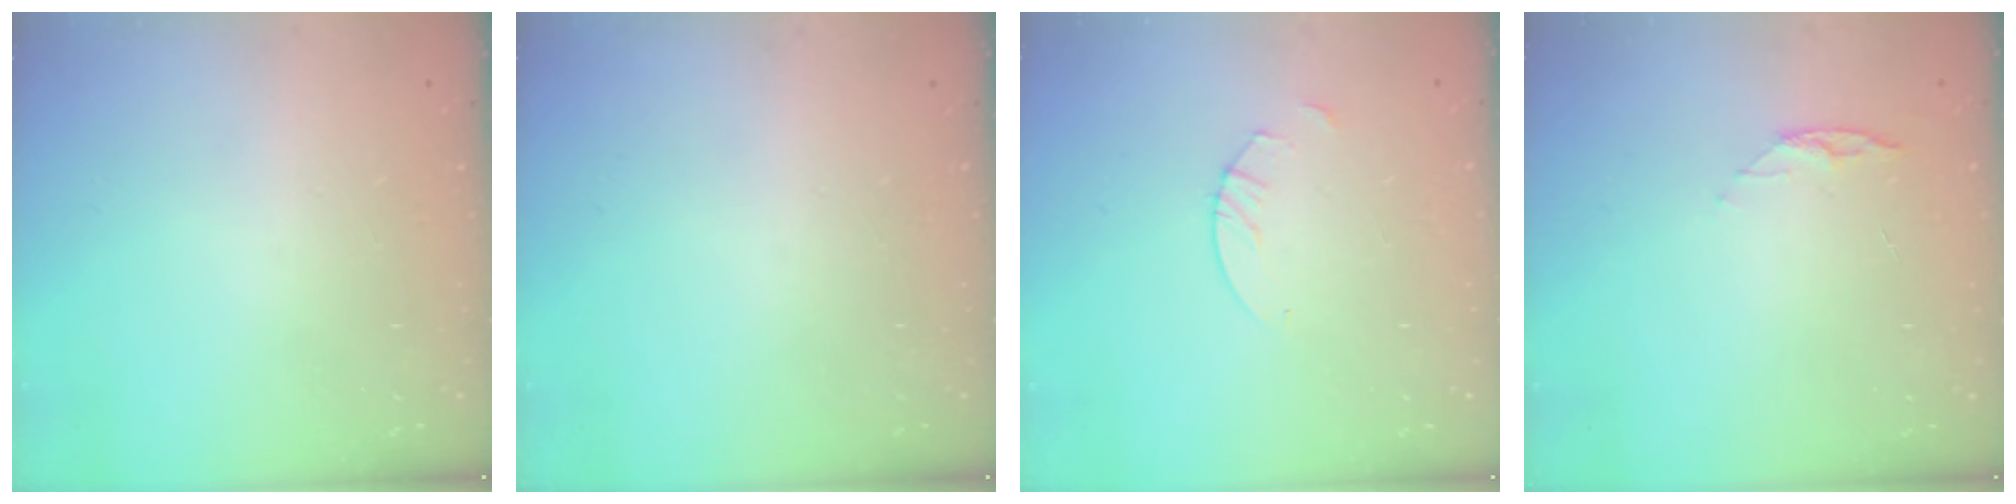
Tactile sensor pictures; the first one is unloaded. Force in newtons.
{"total": 0.0}
{"total": 2.7, "press": 2.7, "slide": 0.2}
{"total": 4.9, "press": 4.8, "slide": 0.5}